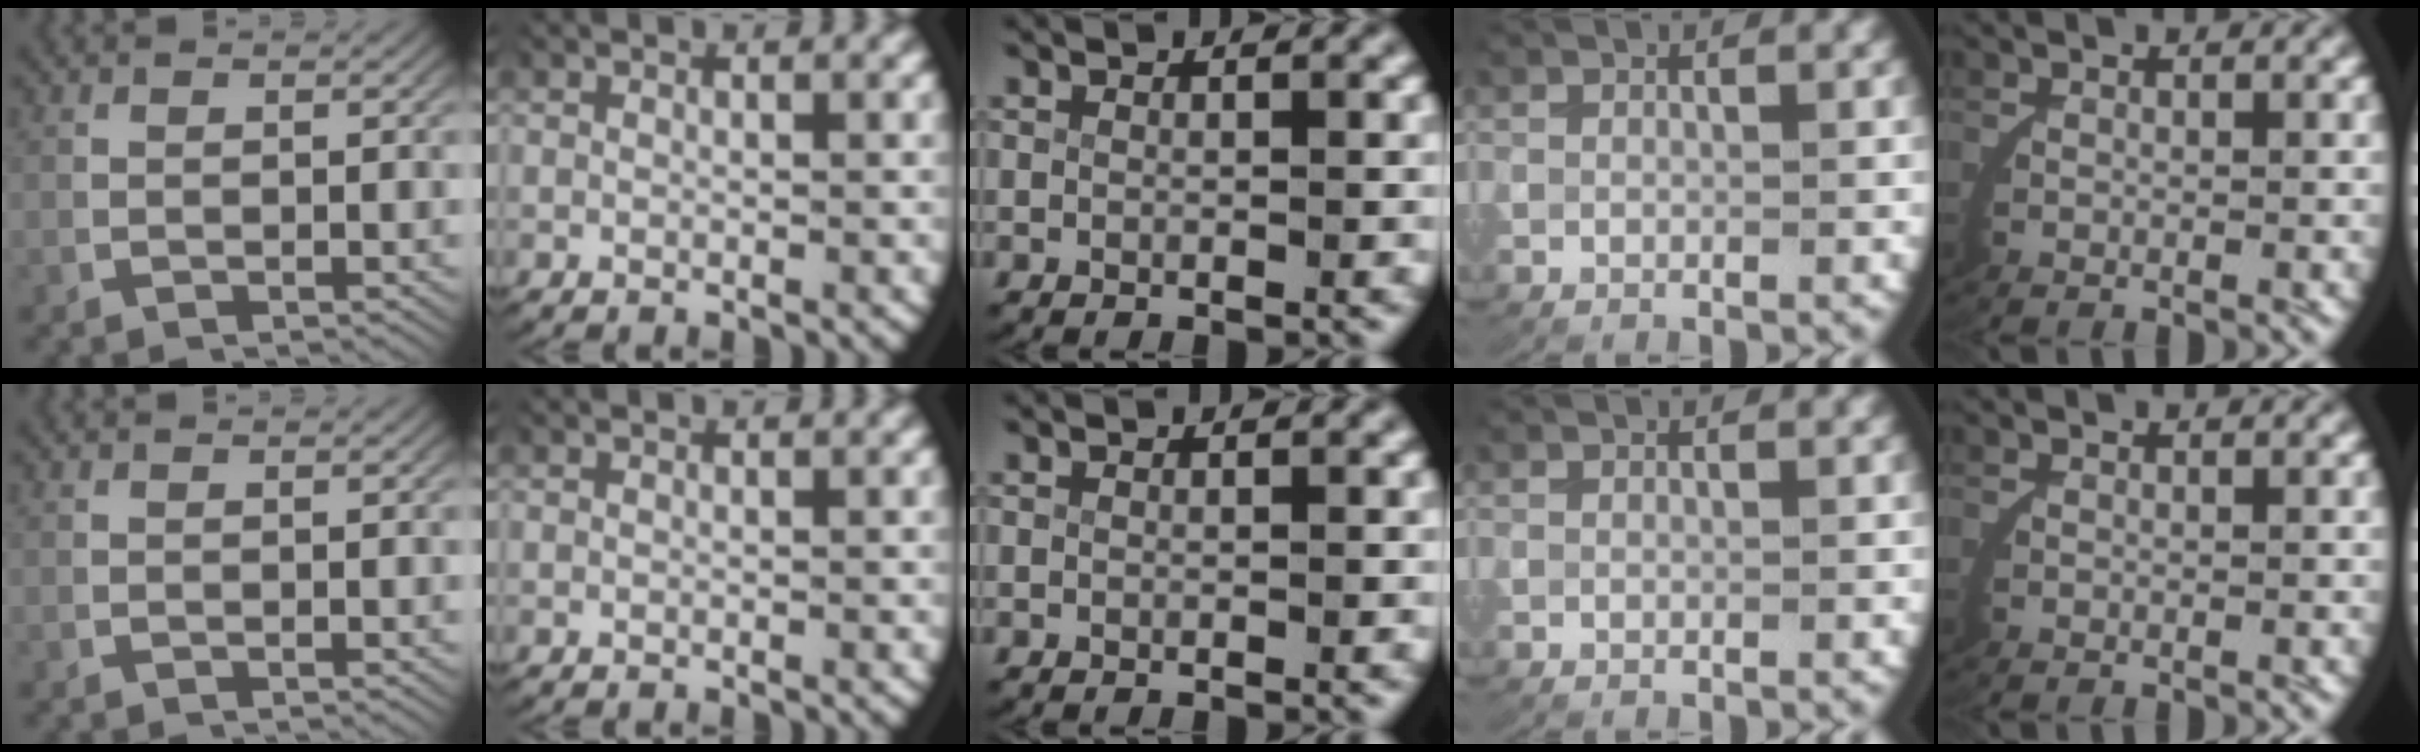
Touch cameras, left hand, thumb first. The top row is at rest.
{}